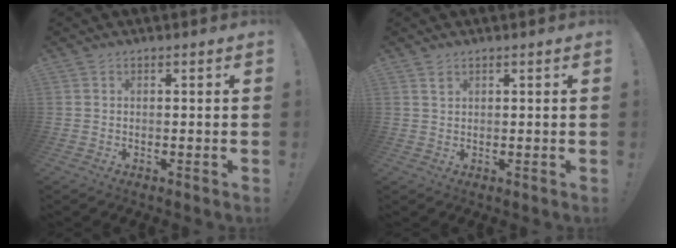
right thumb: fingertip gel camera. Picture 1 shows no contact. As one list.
[{"total": 1.4, "force": [1.0, 0.8, 0.6], "torque": [0.005, -0.007, 0.015]}]